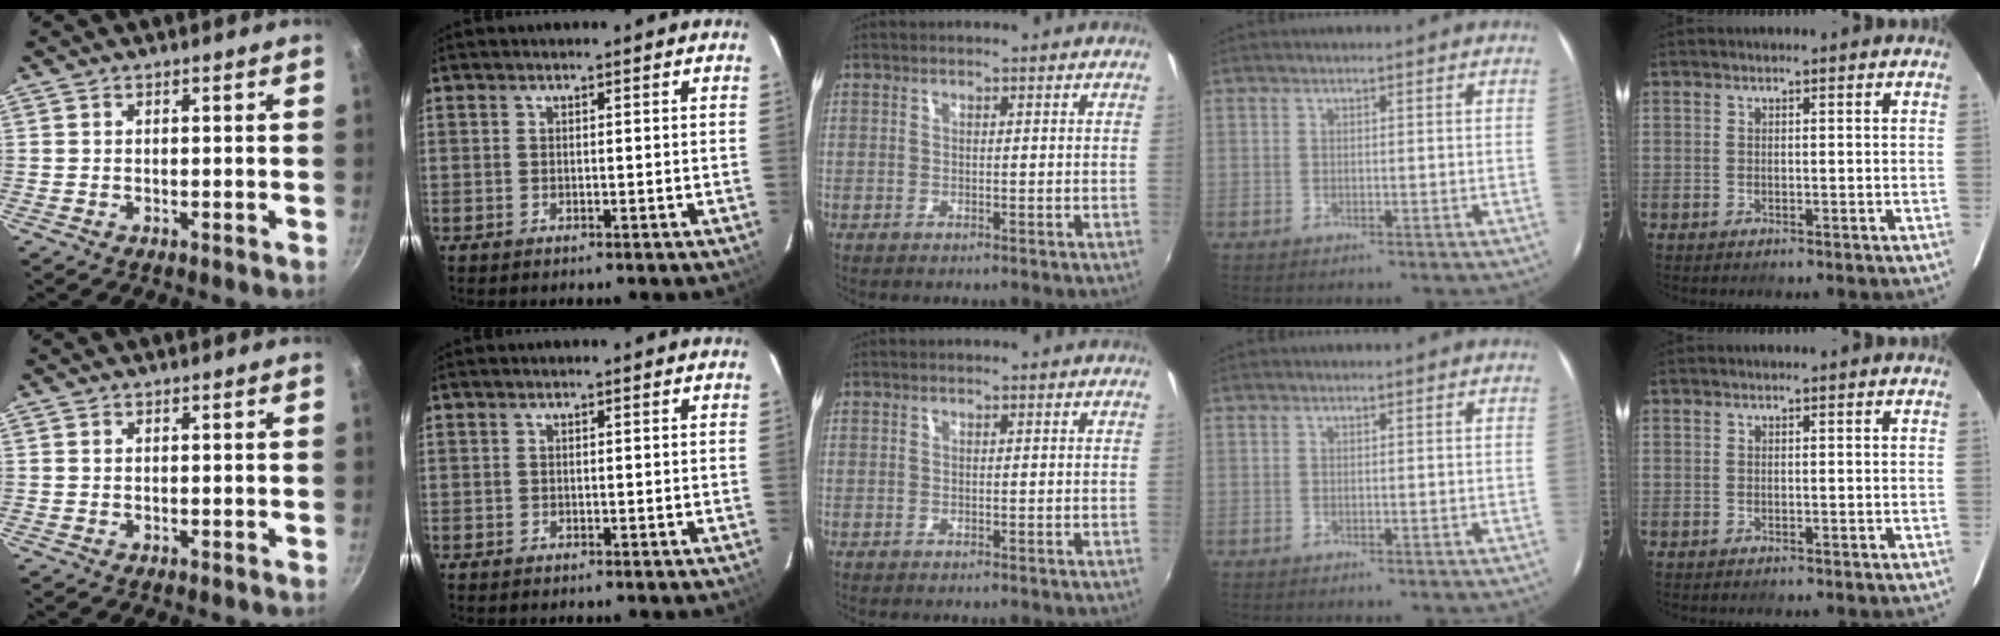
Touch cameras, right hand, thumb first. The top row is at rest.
{}